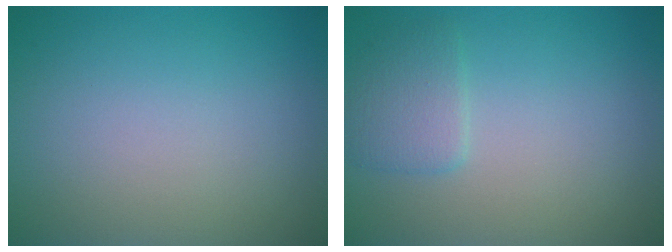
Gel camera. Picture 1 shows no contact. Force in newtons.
{"total": 2.0, "press": 2.0, "slide": 0.1}